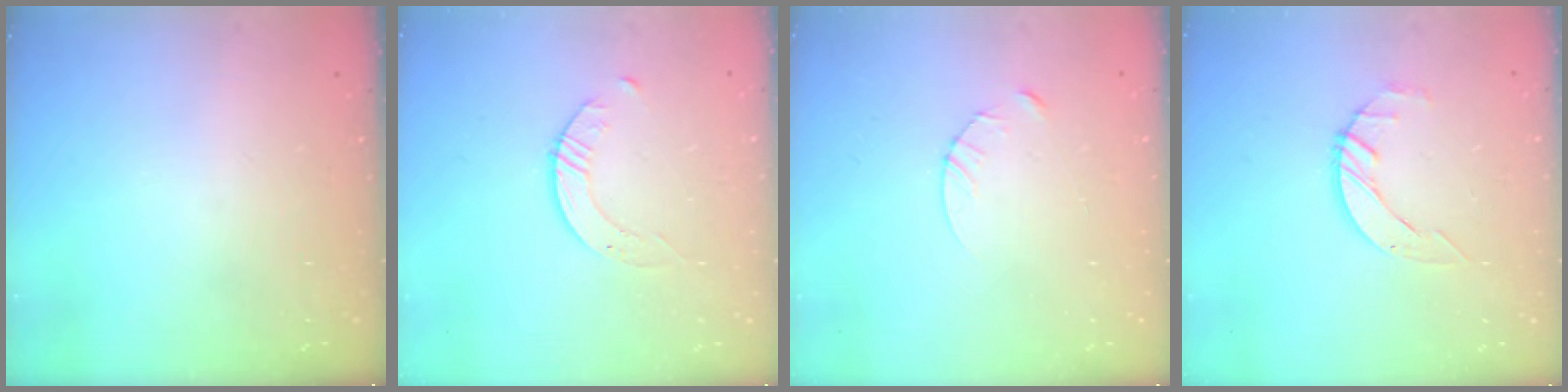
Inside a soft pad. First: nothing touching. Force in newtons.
{"total": 2.8, "press": 2.8, "slide": 0.3}
{"total": 3.8, "press": 3.8, "slide": 0.3}
{"total": 2.7, "press": 2.7, "slide": 0.3}